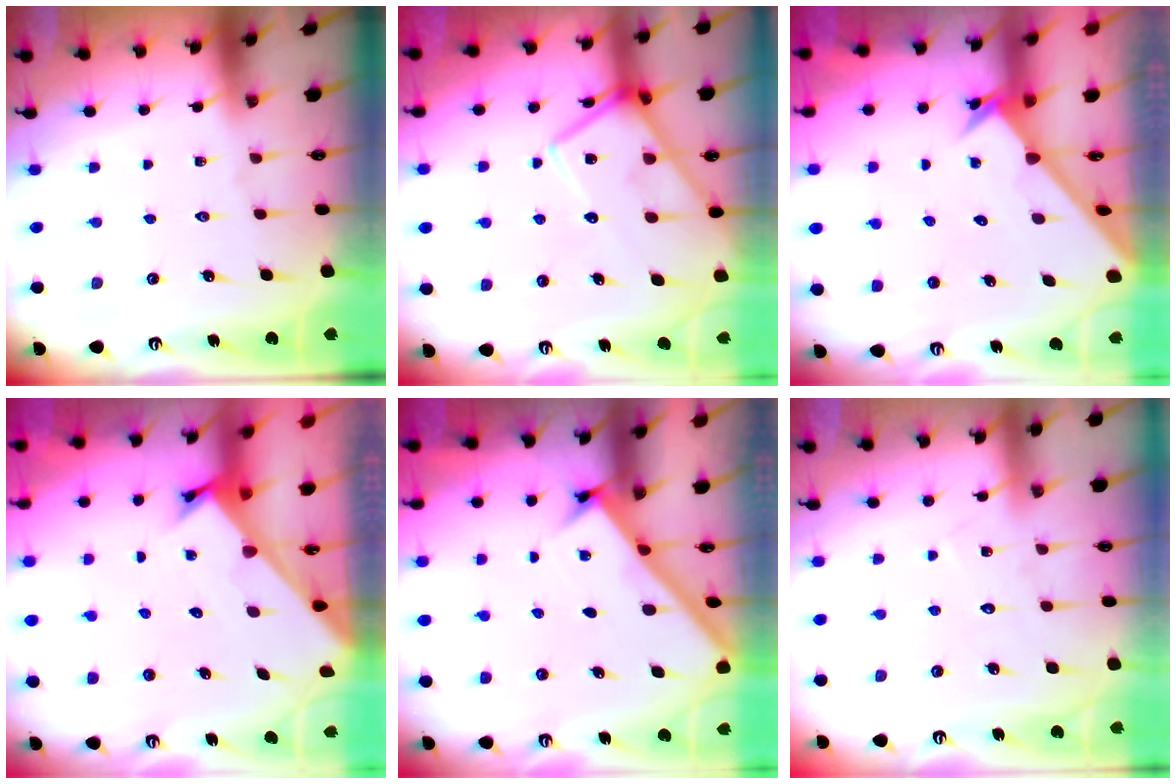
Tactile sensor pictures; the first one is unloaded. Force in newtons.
{"total": 12.8, "press": 12.8, "slide": 0.9}
{"total": 2.5, "press": 2.5, "slide": 0.2}
{"total": 2.3, "press": 2.3, "slide": 0.2}
{"total": 2.5, "press": 2.5, "slide": 0.3}
{"total": 6.4, "press": 6.4, "slide": 0.4}